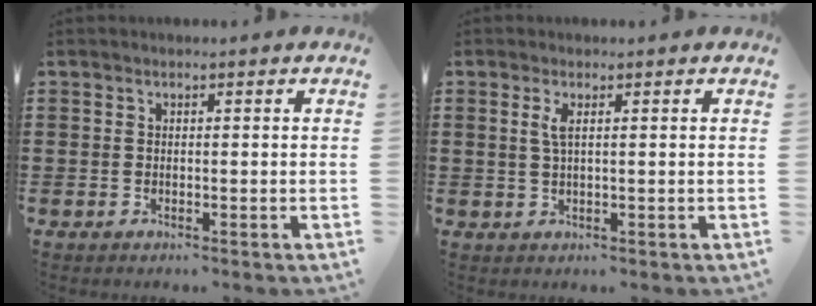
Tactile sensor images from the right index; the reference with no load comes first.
{"total": 1.8, "force": [0.6, 0.3, 1.7], "torque": [-0.037, 0.001, 0.009]}